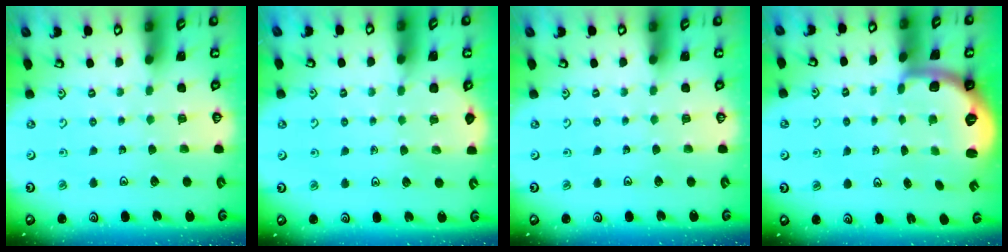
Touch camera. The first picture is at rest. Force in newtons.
{"total": 1.6, "press": 1.5, "slide": 0.3}
{"total": 0.0}
{"total": 1.9, "press": 1.8, "slide": 0.4}